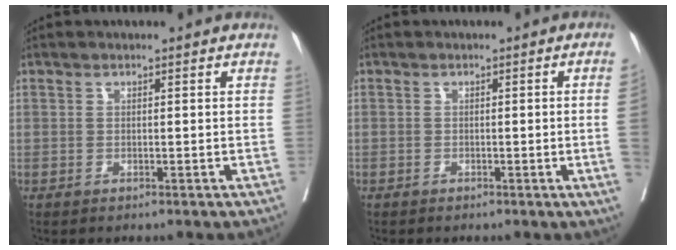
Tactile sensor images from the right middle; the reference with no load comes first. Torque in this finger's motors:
{"motor_torque": [0.90, -1.23, -0.38, -0.21]}